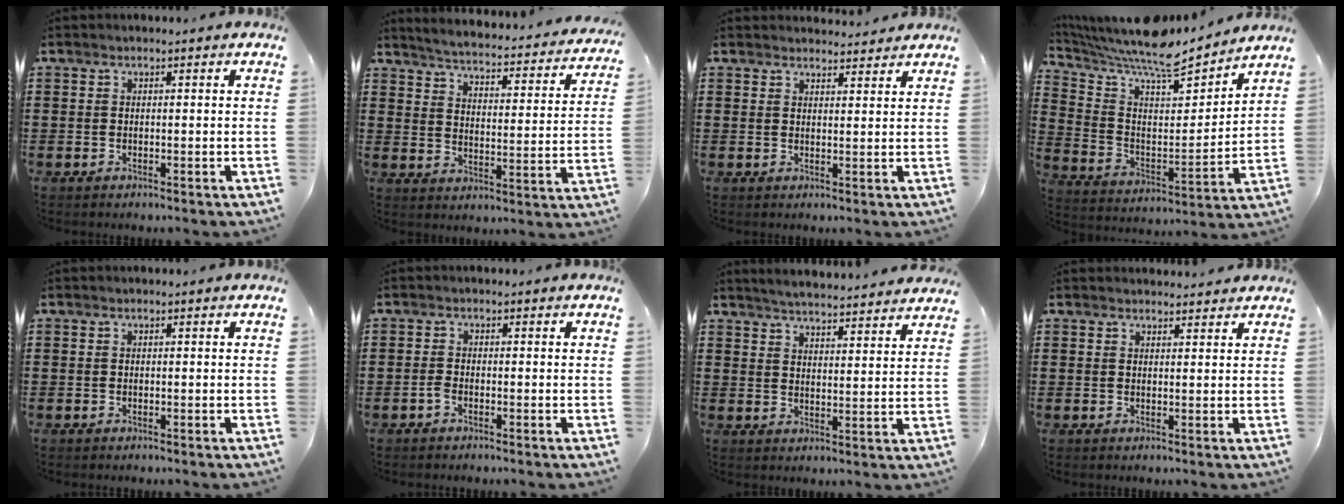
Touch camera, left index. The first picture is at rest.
{"total": 3.2, "force": [3.1, -0.4, 0.7], "torque": [-0.035, -0.032, 0.042]}
{"total": 2.5, "force": [2.5, 0.3, 0.0], "torque": [0.002, -0.009, 0.047]}
{"total": 8.3, "force": [7.2, 1.7, 3.7], "torque": [-0.099, -0.057, 0.120]}
{"total": 0.0}
{"total": 1.2, "force": [-0.7, 0.4, 0.9], "torque": [-0.027, -0.005, -0.015]}
{"total": 4.2, "force": [4.2, -0.6, 0.4], "torque": [-0.025, -0.029, 0.071]}
{"total": 1.7, "force": [1.7, 0.2, 0.1], "torque": [-0.006, 0.001, 0.033]}